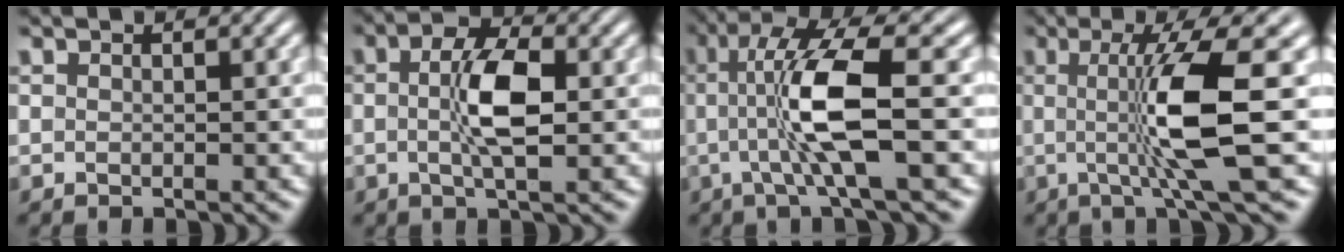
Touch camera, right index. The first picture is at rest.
{"total": 4.7, "force": [-0.1, 1.3, 4.5], "torque": [-0.083, -0.002, -0.006]}
{"total": 7.5, "force": [1.2, 1.7, 7.3], "torque": [-0.136, 0.001, 0.017]}
{"total": 7.5, "force": [0.5, 0.2, 7.5], "torque": [-0.134, -0.003, 0.010]}